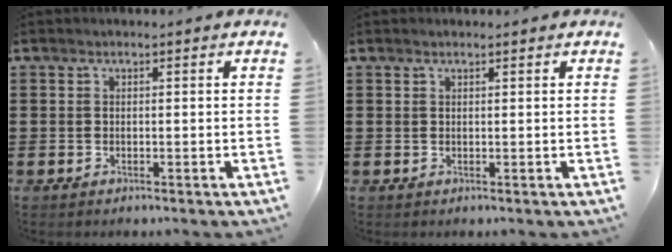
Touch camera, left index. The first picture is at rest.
{"total": 0.5, "force": [0.4, 0.0, 0.3], "torque": [-0.007, -0.001, 0.008]}